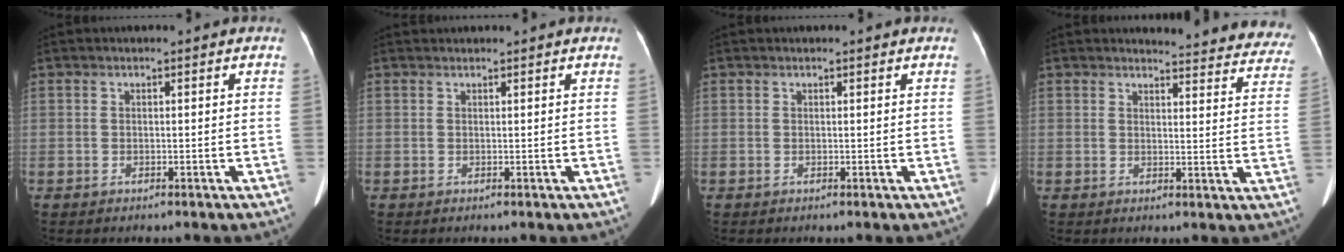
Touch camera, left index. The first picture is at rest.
{"total": 1.9, "force": [1.8, 0.5, 0.1], "torque": [-0.009, 0.031, 0.025]}
{"total": 1.4, "force": [1.4, 0.2, 0.4], "torque": [-0.012, 0.010, 0.015]}
{"total": 17.9, "force": [17.3, 3.0, 3.4], "torque": [-0.008, -0.086, 0.163]}